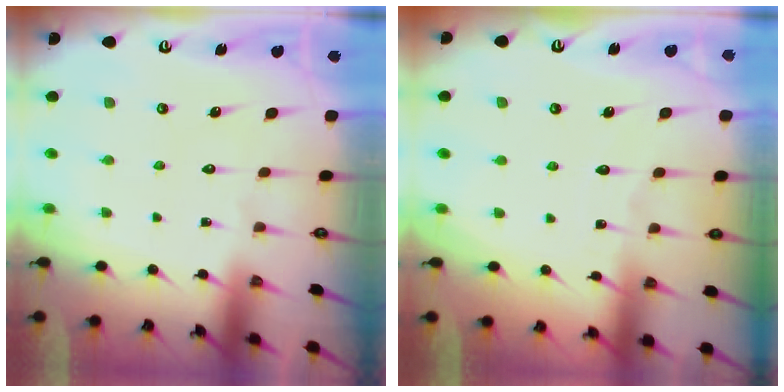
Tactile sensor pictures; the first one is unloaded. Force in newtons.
{"total": 2.5, "press": 2.5, "slide": 0.3}